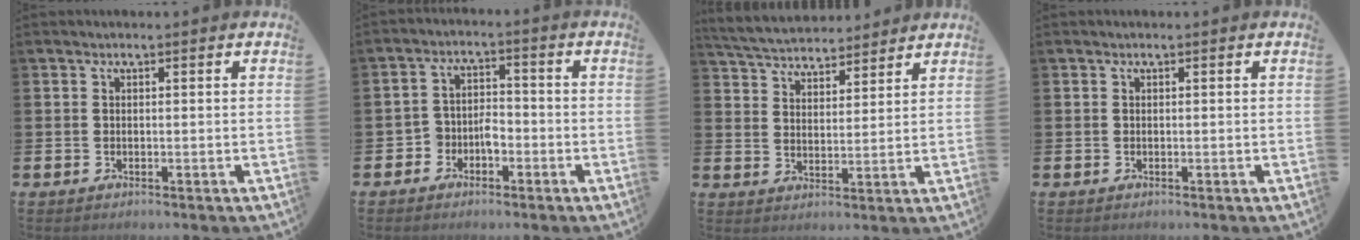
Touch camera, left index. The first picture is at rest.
{"total": 3.1, "force": [-2.1, 2.1, 1.1], "torque": [-0.034, 0.007, -0.044]}
{"total": 5.6, "force": [5.4, 1.0, 0.7], "torque": [-0.041, -0.028, 0.097]}
{"total": 0.0}